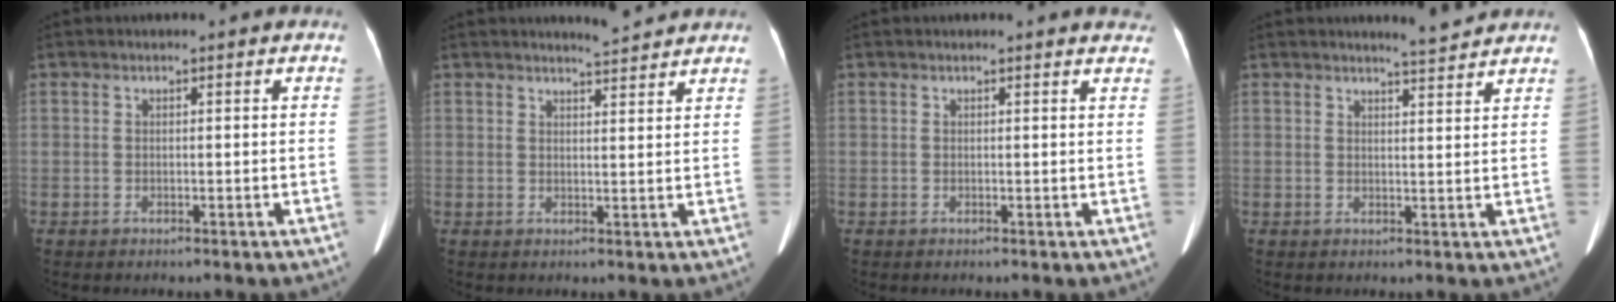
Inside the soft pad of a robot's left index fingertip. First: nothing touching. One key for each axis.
{"total": 3.2, "fx": 3.2, "fy": -0.2, "fz": 0.5, "tx": -0.015, "ty": -0.003, "tz": 0.046}
{"total": 2.8, "fx": 2.8, "fy": 0.4, "fz": 0.6, "tx": -0.010, "ty": -0.010, "tz": 0.009}
{"total": 3.0, "fx": 2.9, "fy": -0.4, "fz": 0.5, "tx": -0.016, "ty": -0.010, "tz": 0.043}